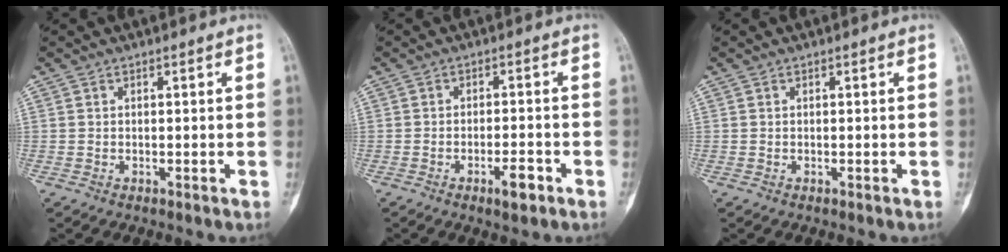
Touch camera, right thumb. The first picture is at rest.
{"total": 4.1, "force": [-2.2, 1.2, 3.2], "torque": [-0.051, 0.011, -0.033]}
{"total": 0.0}